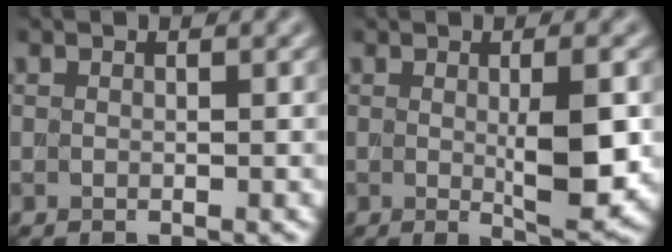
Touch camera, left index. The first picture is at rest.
{"total": 4.6, "force": [0.0, 0.8, 4.6], "torque": [-0.070, -0.005, 0.005]}